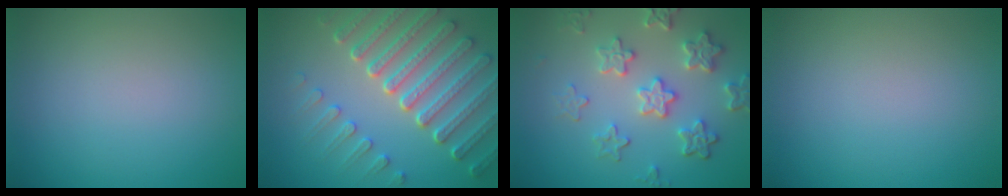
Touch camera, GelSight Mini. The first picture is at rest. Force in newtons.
{"total": 7.4, "press": 5.7, "slide": 4.7}
{"total": 5.1, "press": 4.1, "slide": 2.9}
{"total": 0.0}